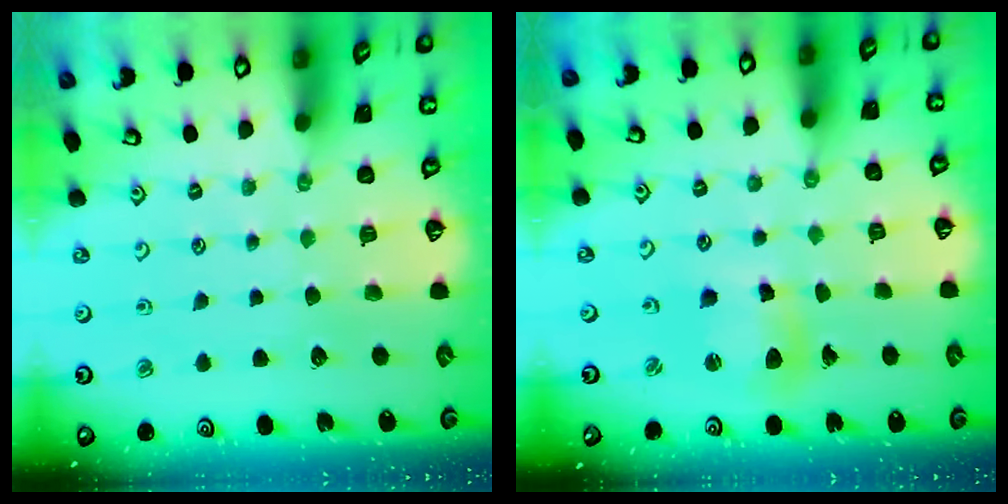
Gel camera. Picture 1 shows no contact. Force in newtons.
{"total": 9.0, "press": 9.0, "slide": 1.0}